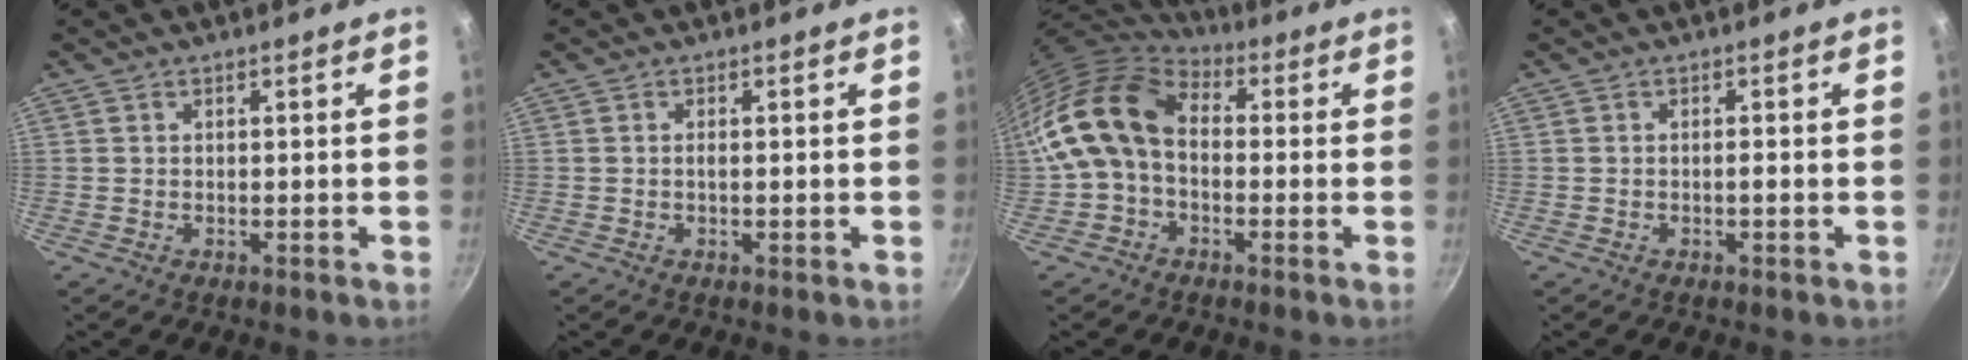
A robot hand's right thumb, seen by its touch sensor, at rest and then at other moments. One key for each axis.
{"total": 0.7, "fx": -0.1, "fy": 0.2, "fz": 0.7, "tx": -0.013, "ty": 0.001, "tz": -0.002}
{"total": 14.3, "fx": -0.1, "fy": 10.1, "fz": 10.1, "tx": -0.173, "ty": 0.031, "tz": -0.019}
{"total": 0.9, "fx": -0.3, "fy": 0.2, "fz": 0.8, "tx": -0.016, "ty": 0.005, "tz": -0.008}